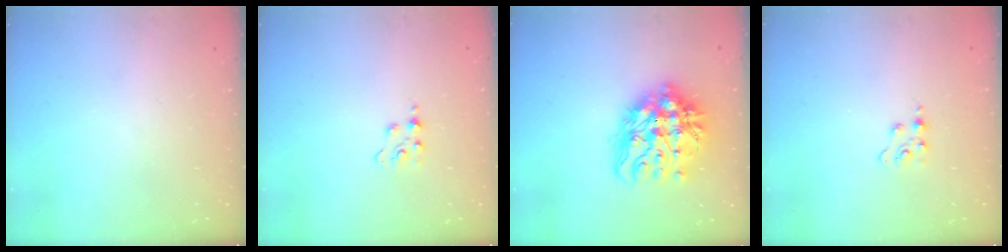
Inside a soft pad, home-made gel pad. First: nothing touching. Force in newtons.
{"total": 2.8, "press": 2.8, "slide": 0.4}
{"total": 17.9, "press": 17.8, "slide": 2.1}
{"total": 3.6, "press": 3.6, "slide": 0.4}